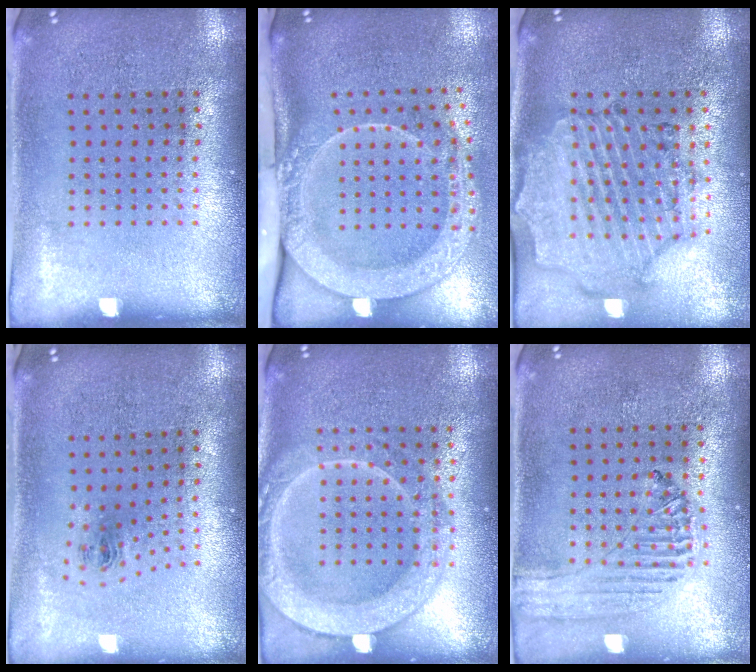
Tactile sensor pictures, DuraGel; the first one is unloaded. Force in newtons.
{"total": 2.9, "press": 2.1, "slide": 2.0}
{"total": 1.5, "press": 1.5, "slide": 0.3}
{"total": 1.0, "press": 0.4, "slide": 0.9}
{"total": 2.0, "press": 2.0, "slide": 0.3}
{"total": 0.5, "press": 0.5, "slide": 0.2}